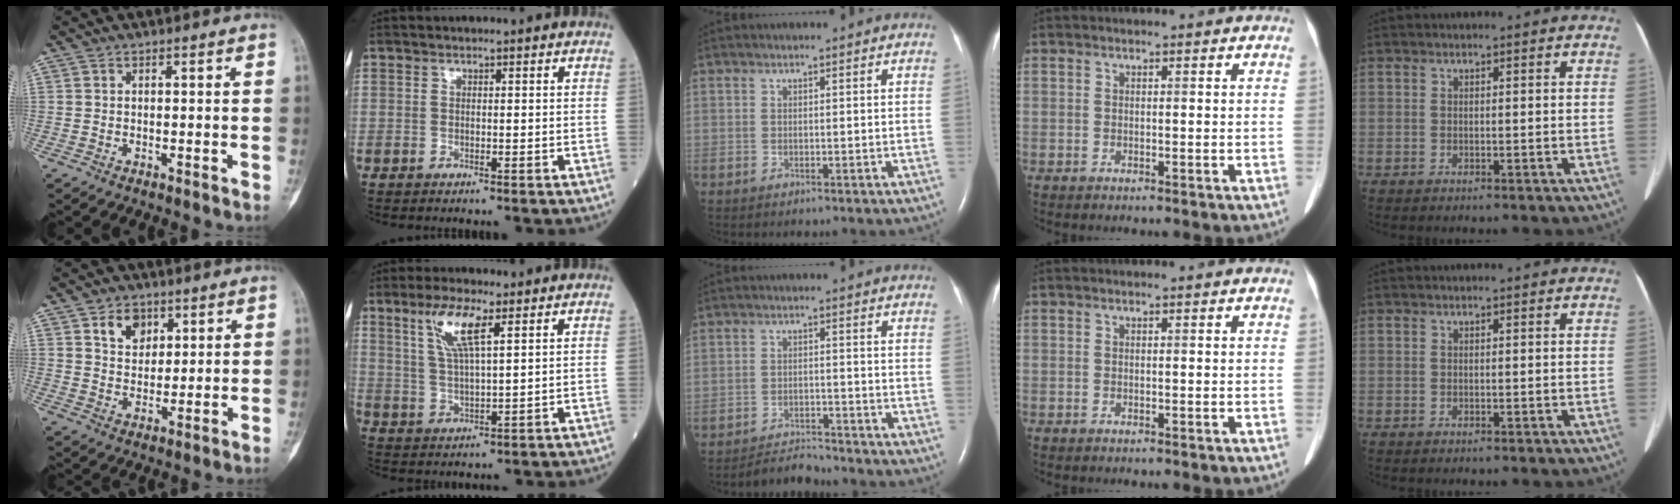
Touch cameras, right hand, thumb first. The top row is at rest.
{"thumb": {"total": 5.7, "force": [3.2, 4.5, 1.1], "torque": [0.004, -0.012, 0.055]}, "index": {"total": 7.7, "force": [4.0, 1.1, 6.5], "torque": [-0.138, 0.002, 0.082]}, "middle": {"total": 3.6, "force": [-3.5, 0.0, -0.5], "torque": [0.002, -0.014, -0.058]}}